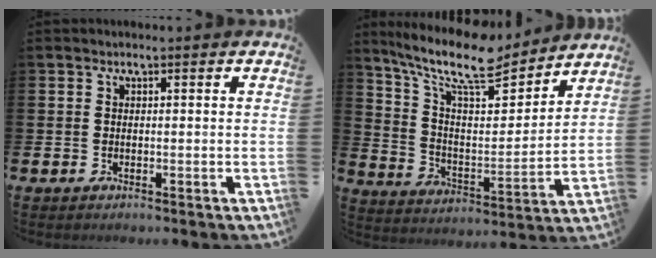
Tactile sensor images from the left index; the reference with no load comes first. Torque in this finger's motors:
{"motor_torque": [1.05, -1.09, 1.06, 0.21]}